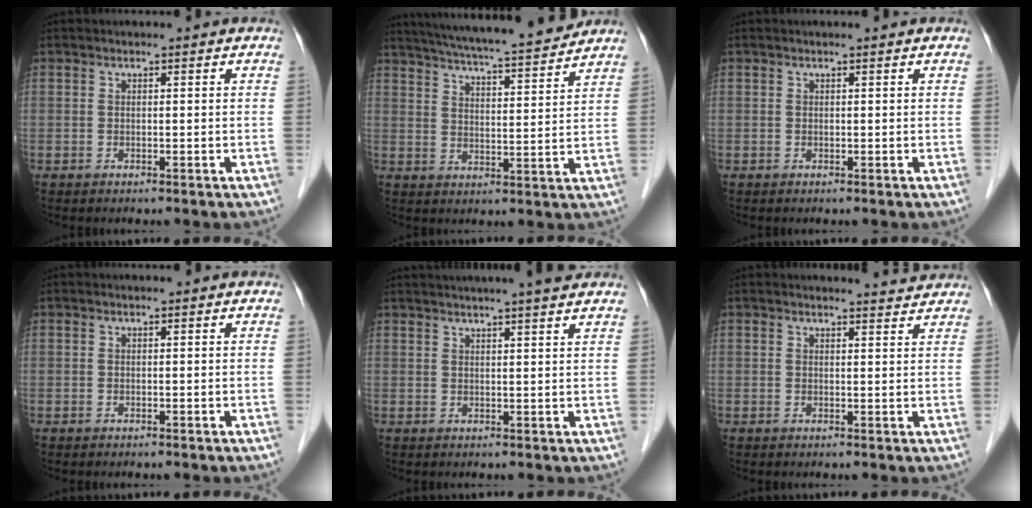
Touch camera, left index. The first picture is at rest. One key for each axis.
{"total": 16.5, "fx": 14.9, "fy": 0.5, "fz": 7.0, "tx": -0.123, "ty": 0.010, "tz": 0.218}
{"total": 0.0}
{"total": 0.0}
{"total": 9.7, "fx": 8.4, "fy": -0.3, "fz": 4.8, "tx": -0.074, "ty": 0.024, "tz": 0.099}
{"total": 2.7, "fx": 2.7, "fy": -0.1, "fz": -0.1, "tx": -0.007, "ty": -0.004, "tz": 0.029}